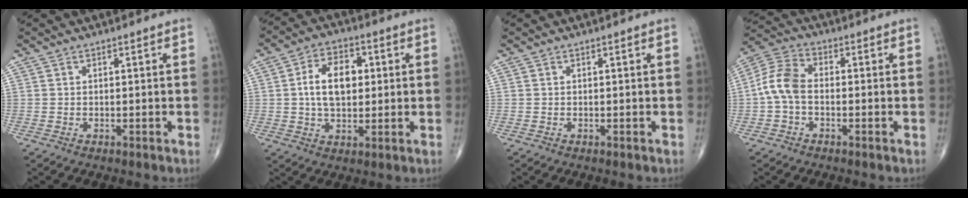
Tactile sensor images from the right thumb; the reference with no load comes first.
{"total": 10.4, "force": [1.2, 6.4, 8.1], "torque": [-0.124, 0.011, 0.020]}
{"total": 0.0}
{"total": 7.6, "force": [-1.0, 4.7, 5.8], "torque": [-0.121, 0.023, -0.033]}